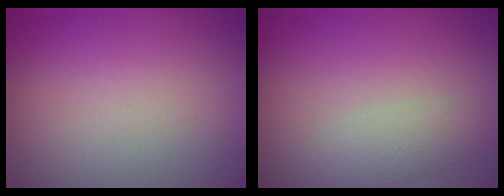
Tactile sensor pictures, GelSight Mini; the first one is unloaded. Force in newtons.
{"total": 1.9, "press": 1.9, "slide": 0.0}